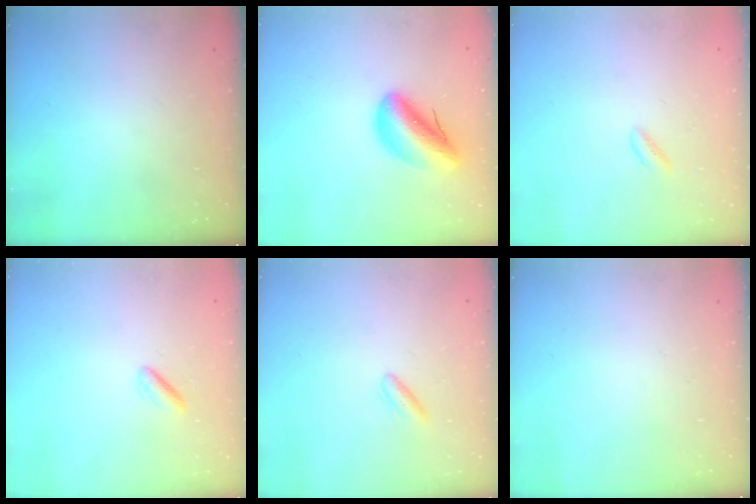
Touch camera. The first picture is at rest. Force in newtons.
{"total": 10.7, "press": 10.1, "slide": 3.4}
{"total": 1.0, "press": 0.8, "slide": 0.6}
{"total": 1.0, "press": 0.6, "slide": 0.8}
{"total": 3.2, "press": 2.9, "slide": 1.4}
{"total": 0.0}